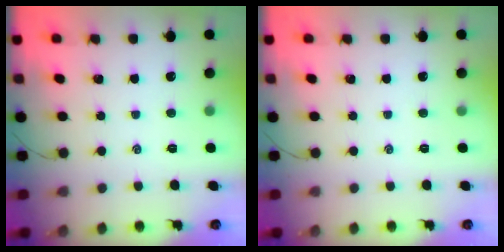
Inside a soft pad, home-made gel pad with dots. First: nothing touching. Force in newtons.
{"total": 0.0}